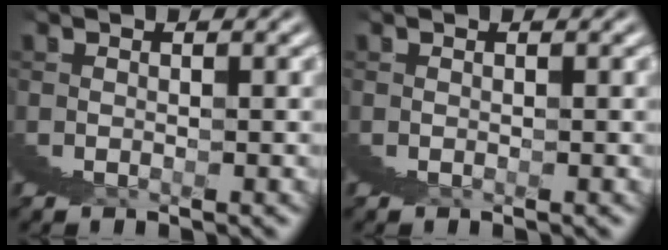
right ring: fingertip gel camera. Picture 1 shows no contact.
{"total": 0.0}